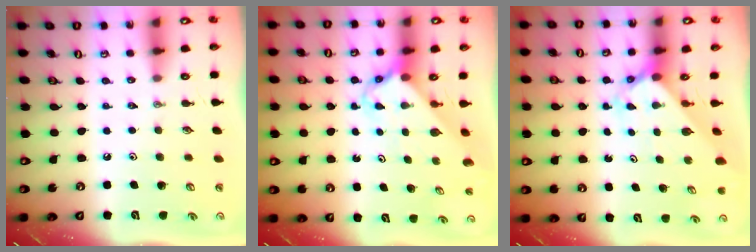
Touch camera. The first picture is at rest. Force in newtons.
{"total": 2.5, "press": 2.5, "slide": 0.2}
{"total": 2.4, "press": 2.4, "slide": 0.2}